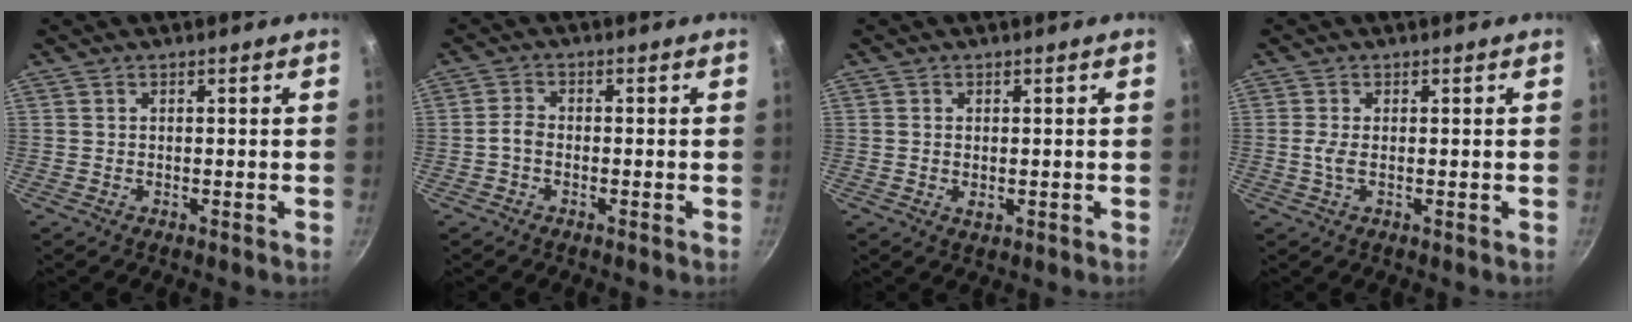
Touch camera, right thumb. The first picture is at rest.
{"total": 2.2, "force": [-1.0, 1.4, 1.5], "torque": [-0.033, 0.016, -0.026]}
{"total": 1.7, "force": [-0.1, 1.1, 1.3], "torque": [-0.022, -0.003, -0.001]}
{"total": 2.0, "force": [0.0, 0.7, 1.9], "torque": [-0.044, 0.000, -0.003]}